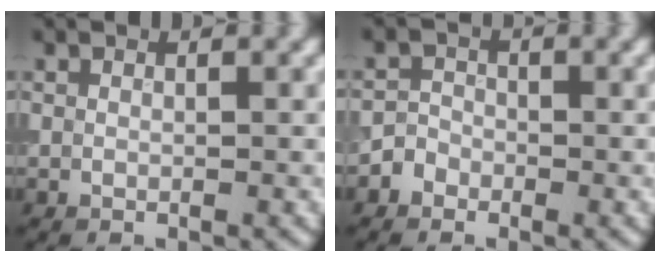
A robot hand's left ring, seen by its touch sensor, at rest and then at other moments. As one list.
[{"total": 1.4, "force": [-0.8, 1.2, 0.1], "torque": [0.010, 0.005, -0.021]}]